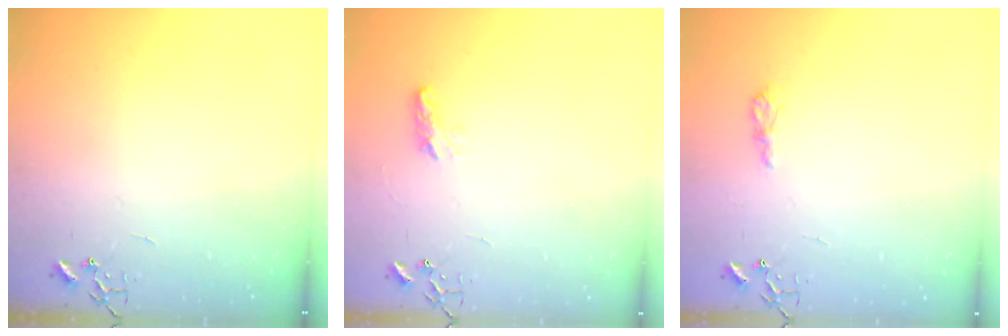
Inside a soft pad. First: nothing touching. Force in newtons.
{"total": 6.5, "press": 6.4, "slide": 0.7}
{"total": 6.3, "press": 6.2, "slide": 0.8}